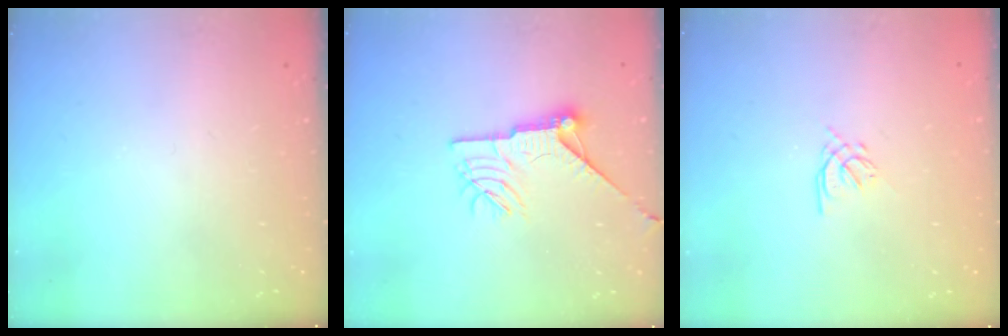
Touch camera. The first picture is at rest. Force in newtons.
{"total": 11.6, "press": 11.5, "slide": 1.2}
{"total": 1.2, "press": 1.1, "slide": 0.5}